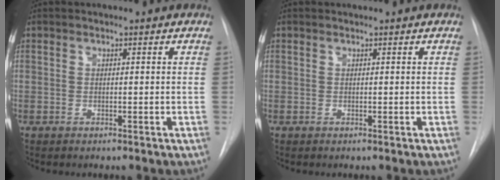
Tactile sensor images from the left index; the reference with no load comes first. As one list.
[{"total": 0.0}]